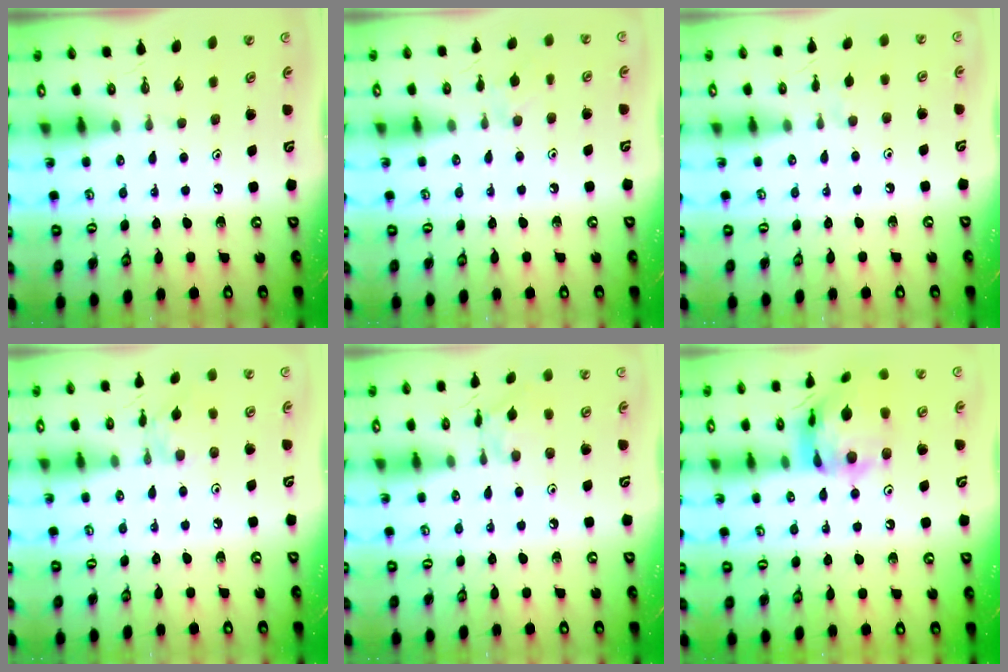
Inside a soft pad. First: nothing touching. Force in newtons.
{"total": 6.6, "press": 6.5, "slide": 0.8}
{"total": 1.9, "press": 1.9, "slide": 0.4}
{"total": 2.0, "press": 2.0, "slide": 0.3}
{"total": 8.2, "press": 8.2, "slide": 0.5}
{"total": 17.0, "press": 16.9, "slide": 2.0}